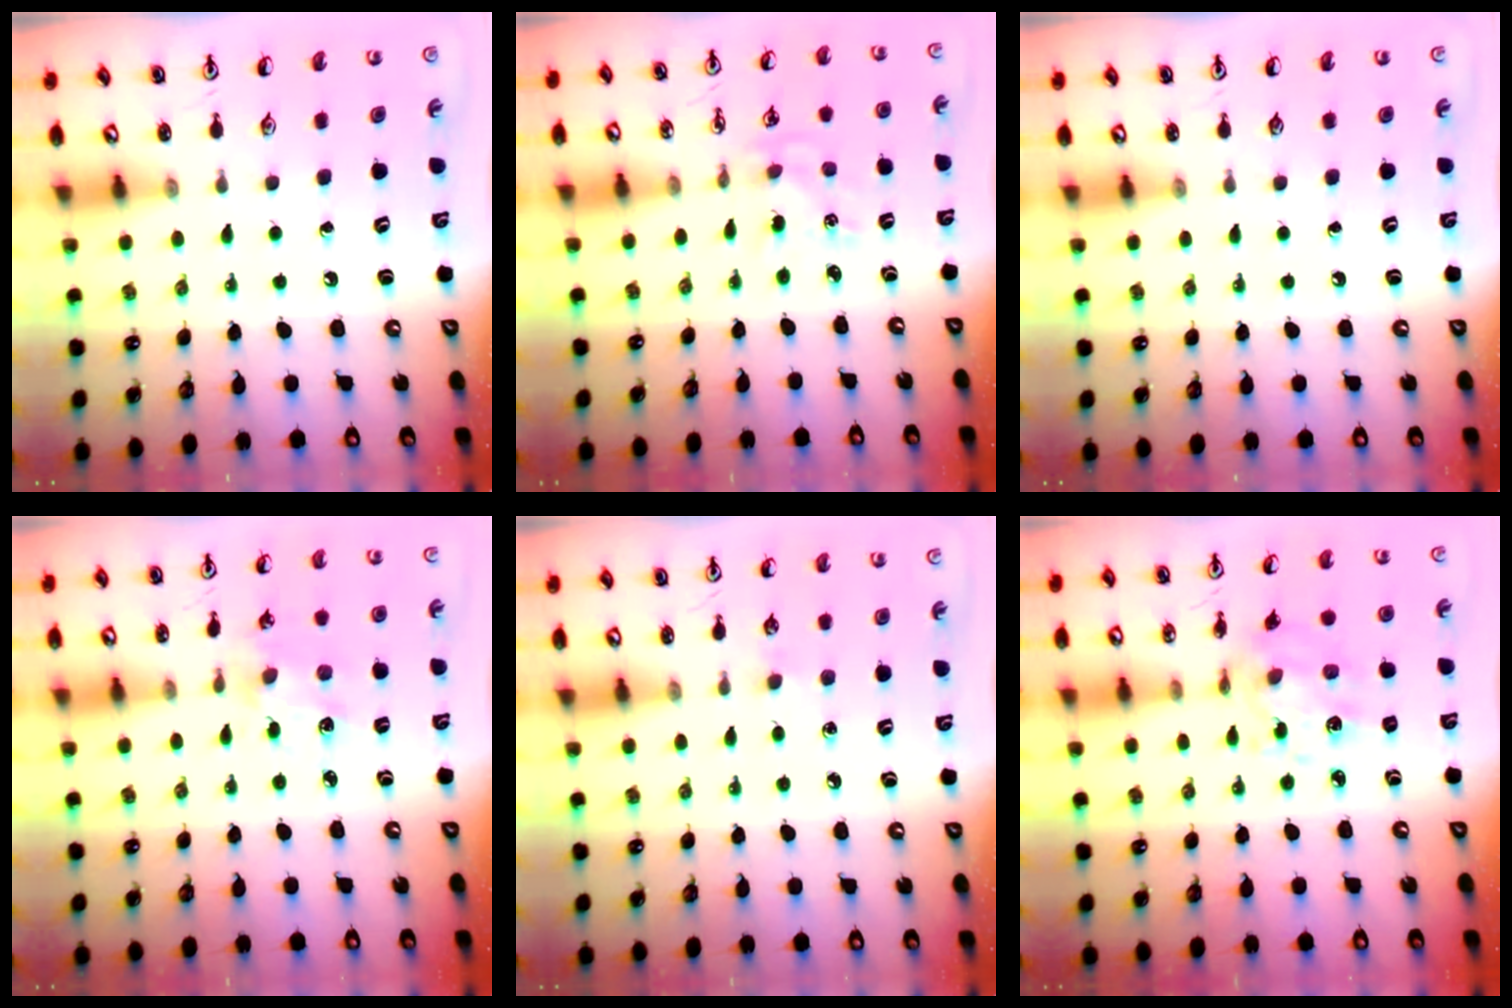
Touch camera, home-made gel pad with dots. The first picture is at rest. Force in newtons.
{"total": 0.6, "press": 0.6, "slide": 0.1}
{"total": 0.0}
{"total": 2.5, "press": 2.5, "slide": 0.4}
{"total": 3.6, "press": 3.6, "slide": 0.6}
{"total": 7.5, "press": 7.4, "slide": 1.6}